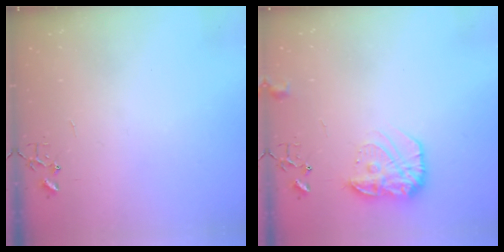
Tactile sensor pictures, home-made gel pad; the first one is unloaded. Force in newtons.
{"total": 13.9, "press": 13.9, "slide": 1.0}